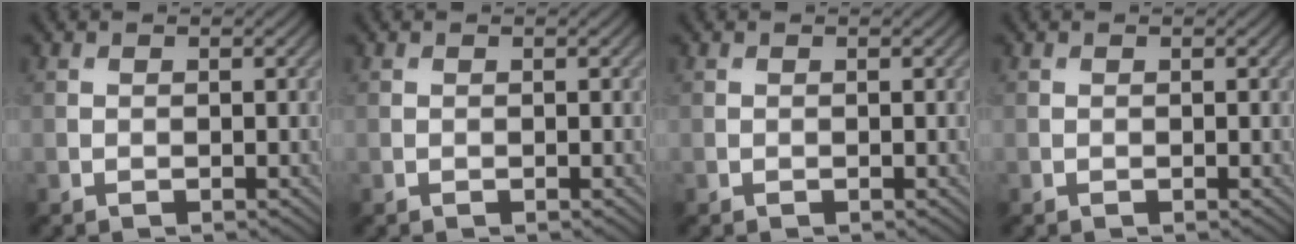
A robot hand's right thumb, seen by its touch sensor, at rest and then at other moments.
{"total": 0.0}
{"total": 0.0}
{"total": 0.0}